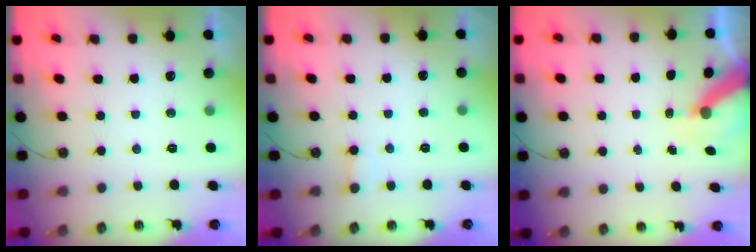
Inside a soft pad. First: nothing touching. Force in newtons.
{"total": 2.3, "press": 2.3, "slide": 0.2}
{"total": 6.6, "press": 6.6, "slide": 0.7}